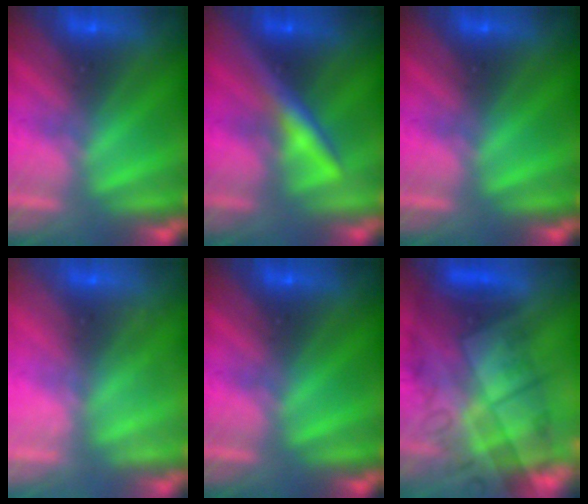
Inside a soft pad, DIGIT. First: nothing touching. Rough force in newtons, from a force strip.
{"total": 3.7}
{"total": 0.0}
{"total": 2.1}
{"total": 0.0}
{"total": 7.6}